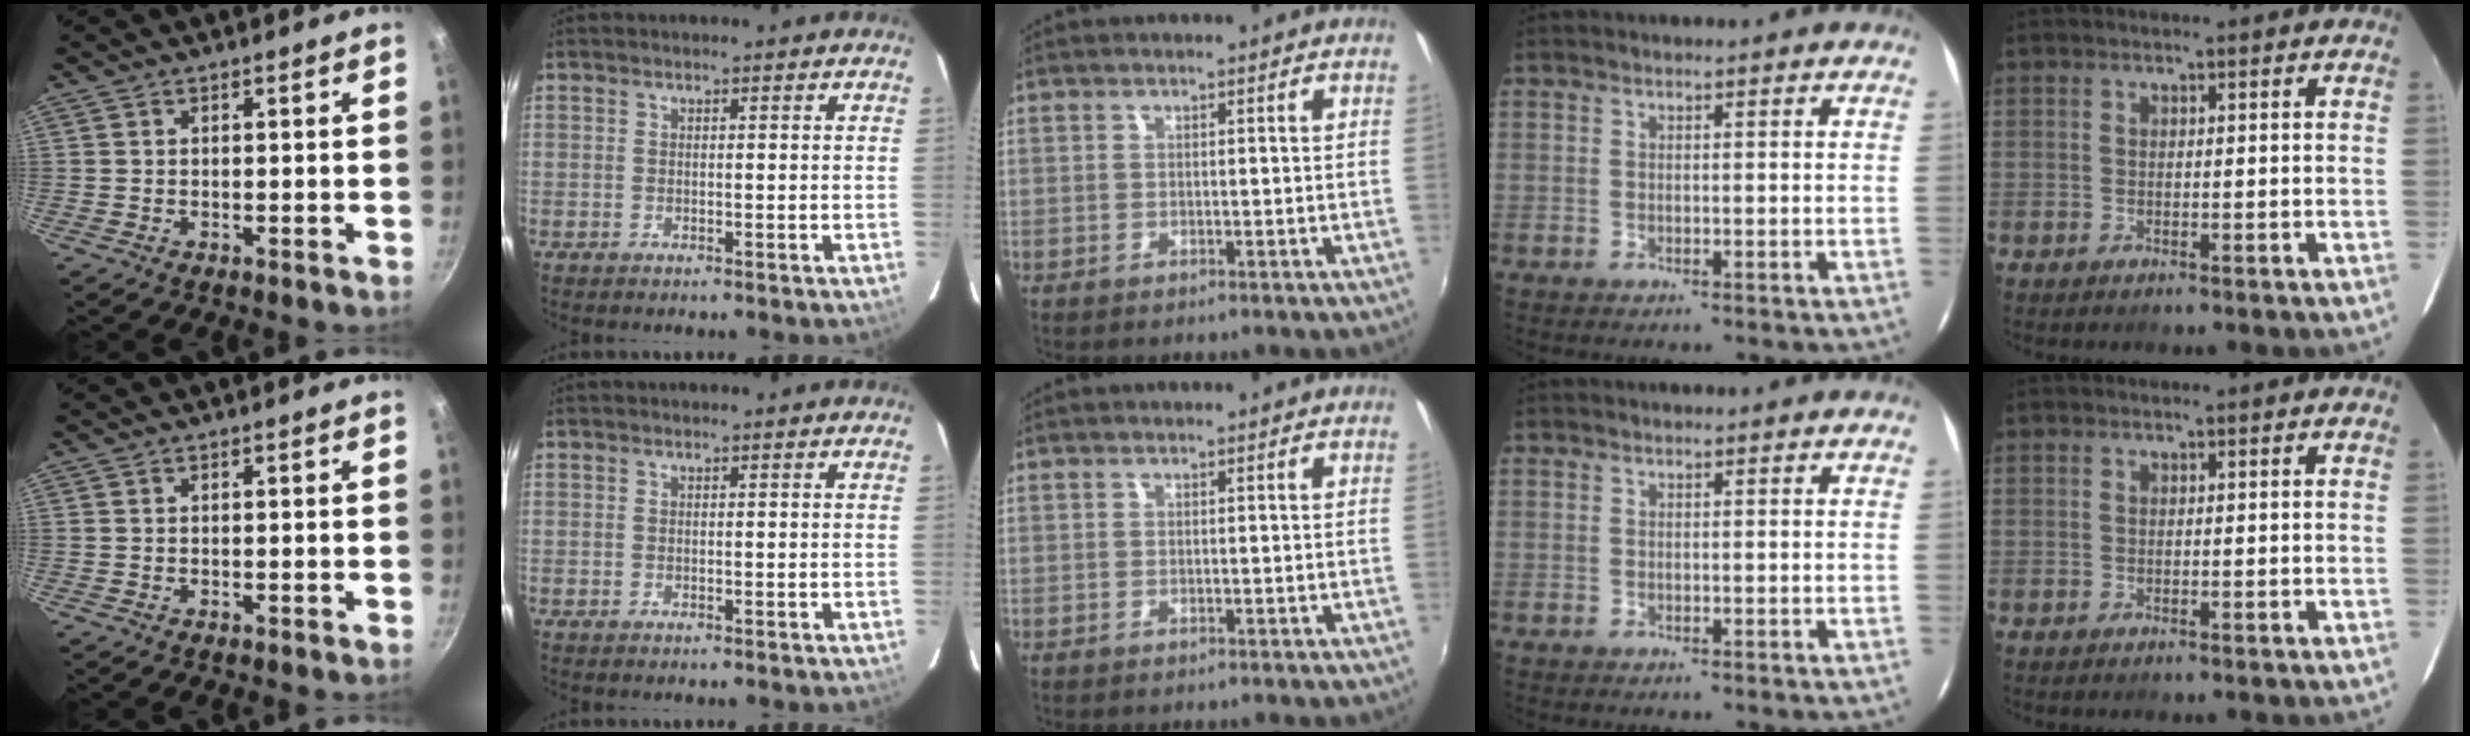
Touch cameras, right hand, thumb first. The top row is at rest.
{}